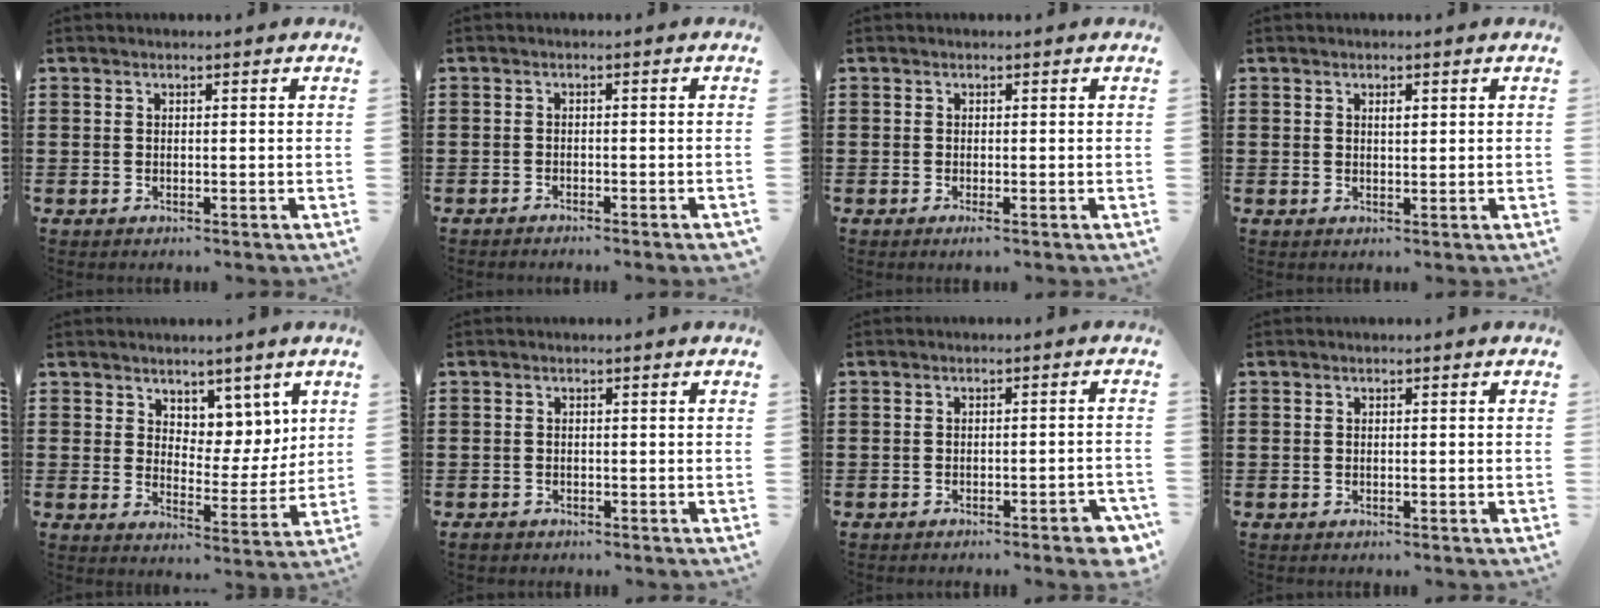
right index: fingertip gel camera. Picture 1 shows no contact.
{"total": 1.4, "force": [-1.4, 0.1, 0.1], "torque": [-0.005, 0.002, -0.028]}
{"total": 0.8, "force": [-0.3, 0.0, 0.7], "torque": [-0.019, -0.009, -0.007]}
{"total": 1.0, "force": [0.4, 0.4, 0.9], "torque": [-0.018, 0.004, 0.005]}
{"total": 6.3, "force": [4.7, 4.1, 0.7], "torque": [-0.029, -0.022, 0.086]}
{"total": 0.9, "force": [-0.7, 0.5, 0.1], "torque": [-0.004, 0.000, -0.016]}
{"total": 2.7, "force": [-2.2, 0.2, 1.7], "torque": [-0.028, -0.003, -0.038]}
{"total": 0.0}